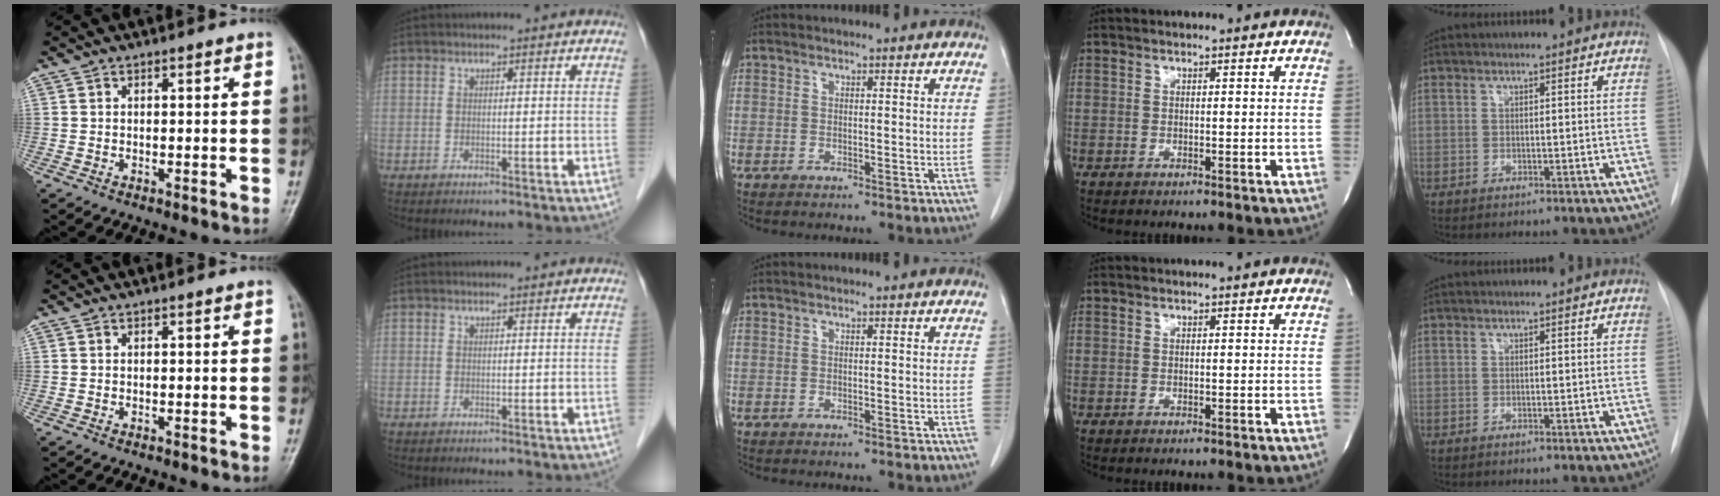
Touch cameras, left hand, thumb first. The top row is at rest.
{}